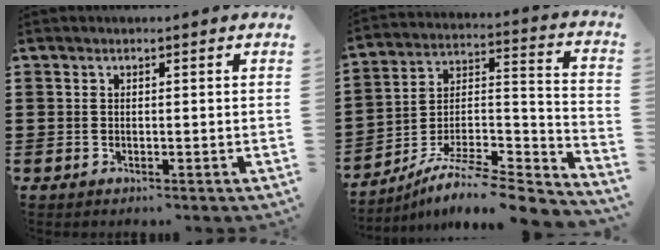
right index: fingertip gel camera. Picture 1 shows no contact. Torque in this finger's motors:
{"motor_torque": [0.52, 0.88, 0.06, -0.01]}